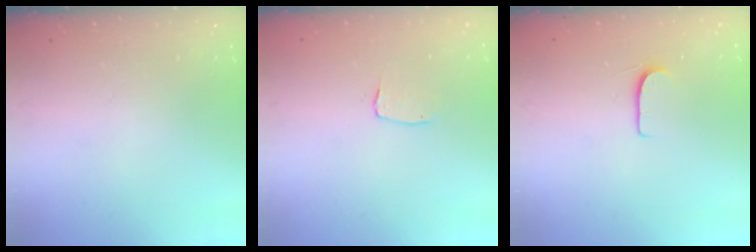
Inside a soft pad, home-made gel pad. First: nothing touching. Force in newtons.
{"total": 3.6, "press": 3.6, "slide": 0.3}
{"total": 5.9, "press": 5.9, "slide": 0.4}